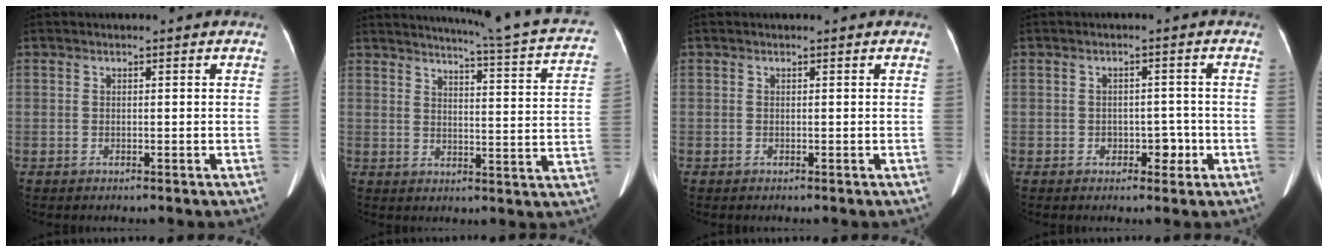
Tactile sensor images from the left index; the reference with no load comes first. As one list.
[{"total": 19.7, "force": [17.8, 0.0, 8.5], "torque": [-0.118, -0.064, 0.199]}, {"total": 0.0}, {"total": 2.9, "force": [-1.1, 2.0, 1.7], "torque": [-0.017, 0.008, -0.012]}]